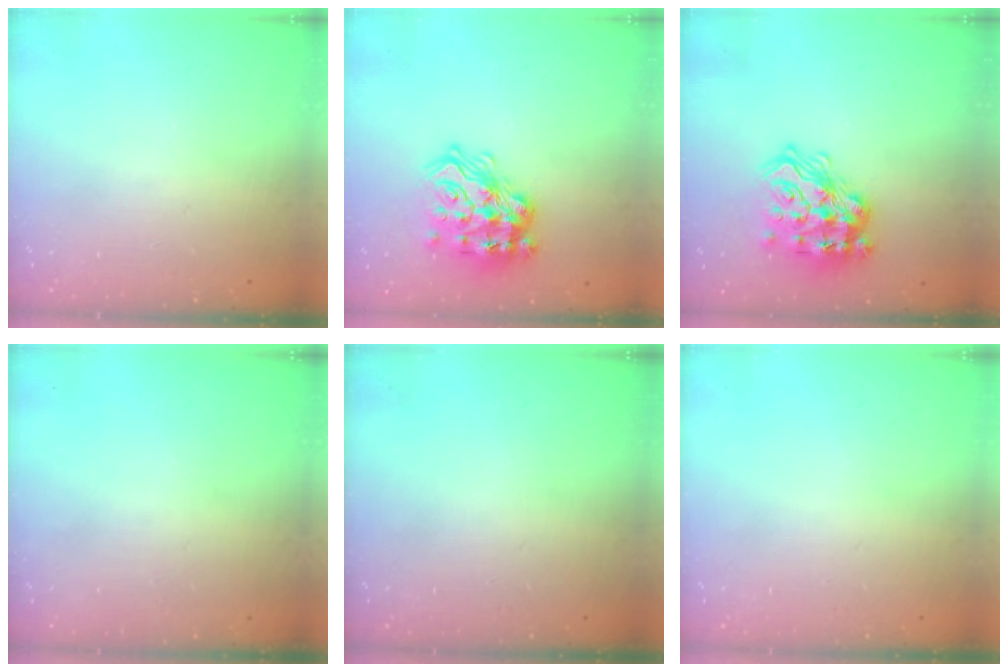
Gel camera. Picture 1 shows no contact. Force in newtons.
{"total": 19.6, "press": 19.4, "slide": 2.5}
{"total": 19.6, "press": 19.4, "slide": 2.5}
{"total": 0.0}
{"total": 0.0}
{"total": 0.0}